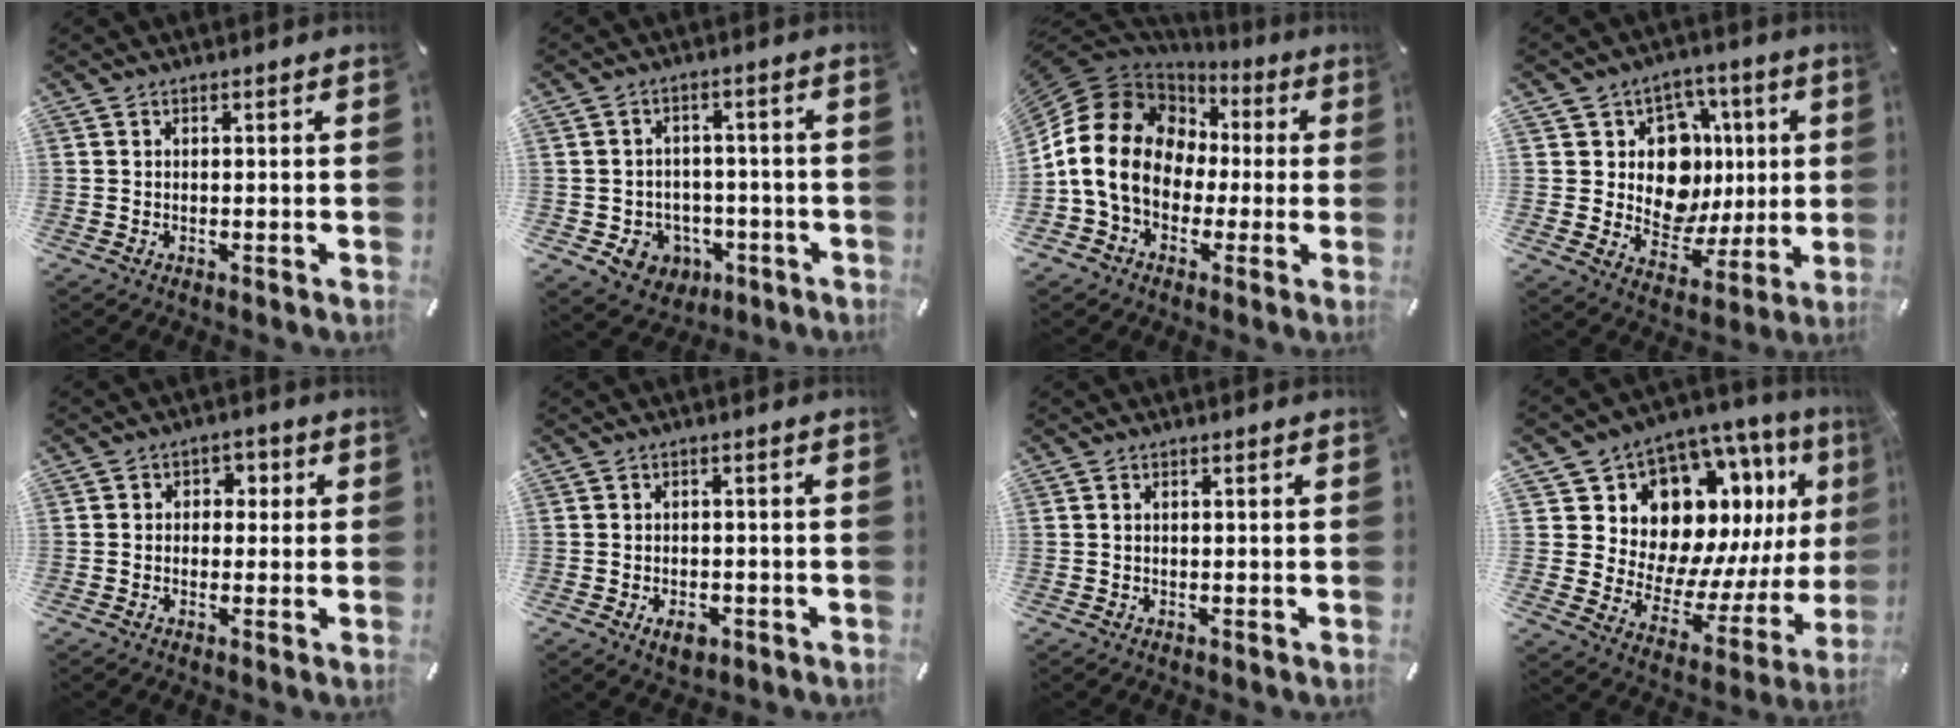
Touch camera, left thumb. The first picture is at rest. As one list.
[{"total": 7.1, "force": [-1.8, 6.7, 1.7], "torque": [-0.029, 0.009, -0.027]}, {"total": 18.6, "force": [-1.2, 15.5, 10.2], "torque": [-0.224, 0.017, -0.023]}, {"total": 14.8, "force": [2.7, 12.9, 6.8], "torque": [-0.093, -0.020, 0.060]}, {"total": 3.6, "force": [-0.9, 3.2, 1.3], "torque": [-0.019, 0.013, -0.022]}, {"total": 4.0, "force": [-1.8, 2.7, 2.4], "torque": [-0.044, 0.001, -0.036]}, {"total": 0.6, "force": [0.0, 0.4, 0.4], "torque": [-0.008, 0.003, -0.001]}, {"total": 14.8, "force": [8.7, 10.7, 5.4], "torque": [-0.079, -0.098, 0.174]}]